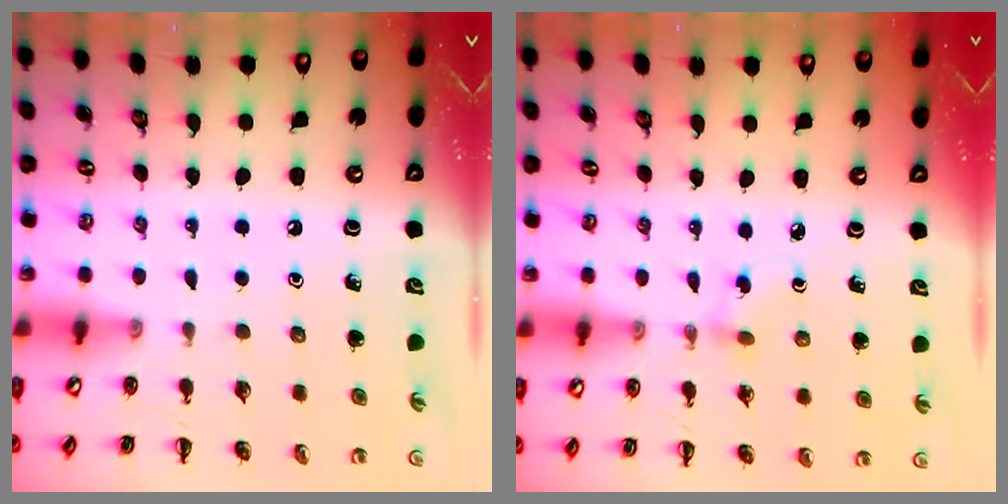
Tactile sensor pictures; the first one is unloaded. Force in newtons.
{"total": 2.0, "press": 1.7, "slide": 1.0}